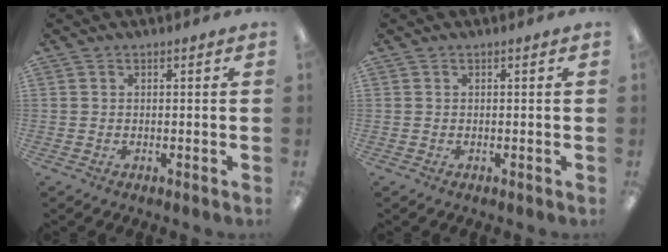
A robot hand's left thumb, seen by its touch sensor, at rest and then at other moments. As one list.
[{"total": 0.0}]